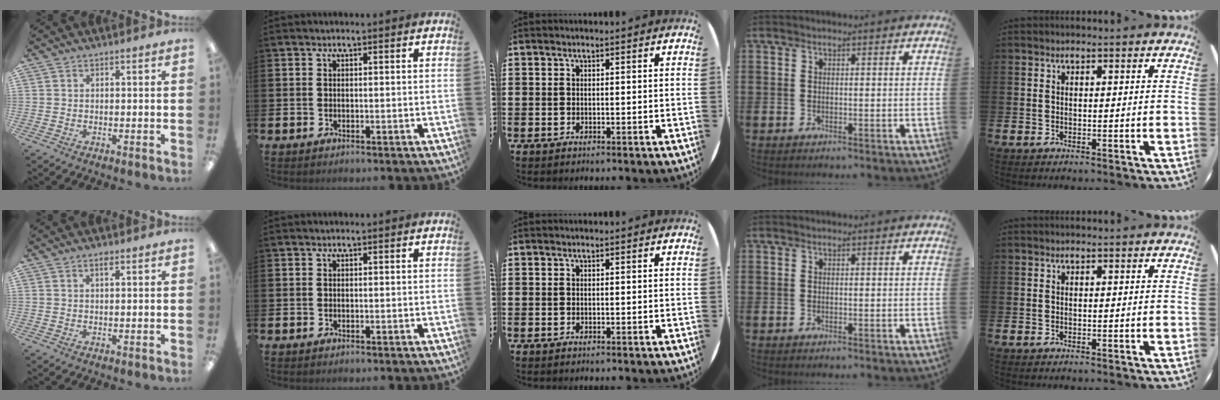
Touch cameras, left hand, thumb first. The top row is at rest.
{"thumb": {"total": 1.3, "force": [0.8, 0.4, 0.9], "torque": [-0.012, -0.002, 0.013]}}